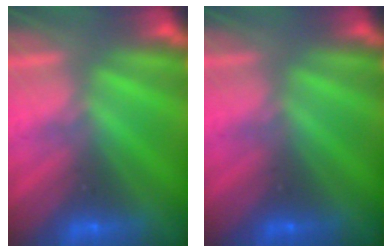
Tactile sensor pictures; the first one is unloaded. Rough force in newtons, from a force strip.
{"total": 2.4}